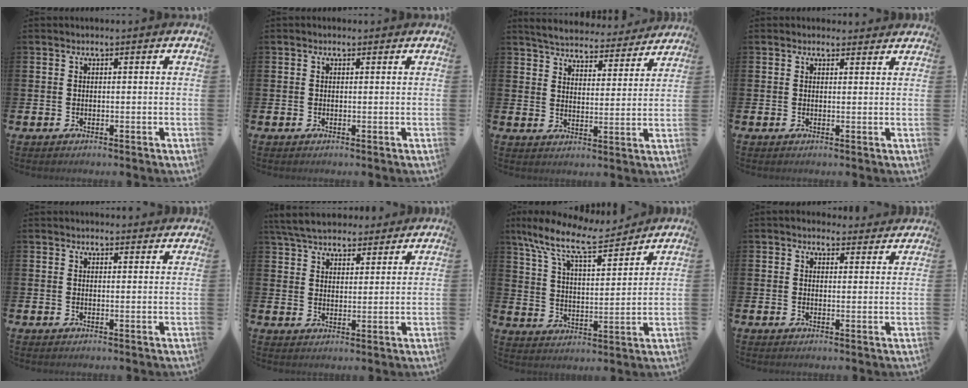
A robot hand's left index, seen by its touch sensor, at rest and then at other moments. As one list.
[{"total": 0.0}, {"total": 5.3, "force": [5.2, 0.8, 0.4], "torque": [-0.031, -0.039, 0.089]}, {"total": 1.5, "force": [1.4, 0.6, 0.0], "torque": [0.008, -0.001, 0.024]}, {"total": 1.8, "force": [1.8, 0.3, -0.1], "torque": [0.009, -0.009, 0.032]}, {"total": 6.0, "force": [5.8, 1.6, 0.9], "torque": [-0.045, -0.021, 0.106]}, {"total": 10.4, "force": [8.8, 2.7, 4.9], "torque": [-0.134, -0.042, 0.155]}, {"total": 2.8, "force": [2.6, 1.0, 0.0], "torque": [0.002, -0.011, 0.045]}]